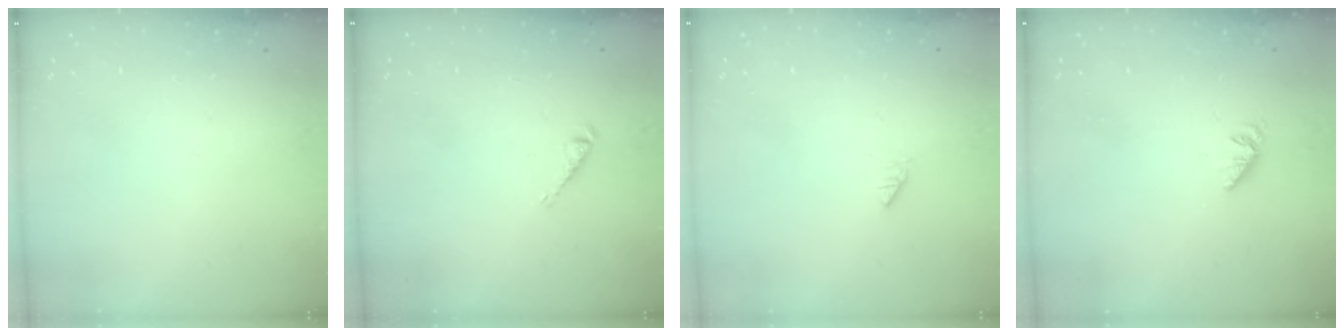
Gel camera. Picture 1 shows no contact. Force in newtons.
{"total": 3.3, "press": 3.3, "slide": 0.4}
{"total": 0.0}
{"total": 0.6, "press": 0.6, "slide": 0.2}